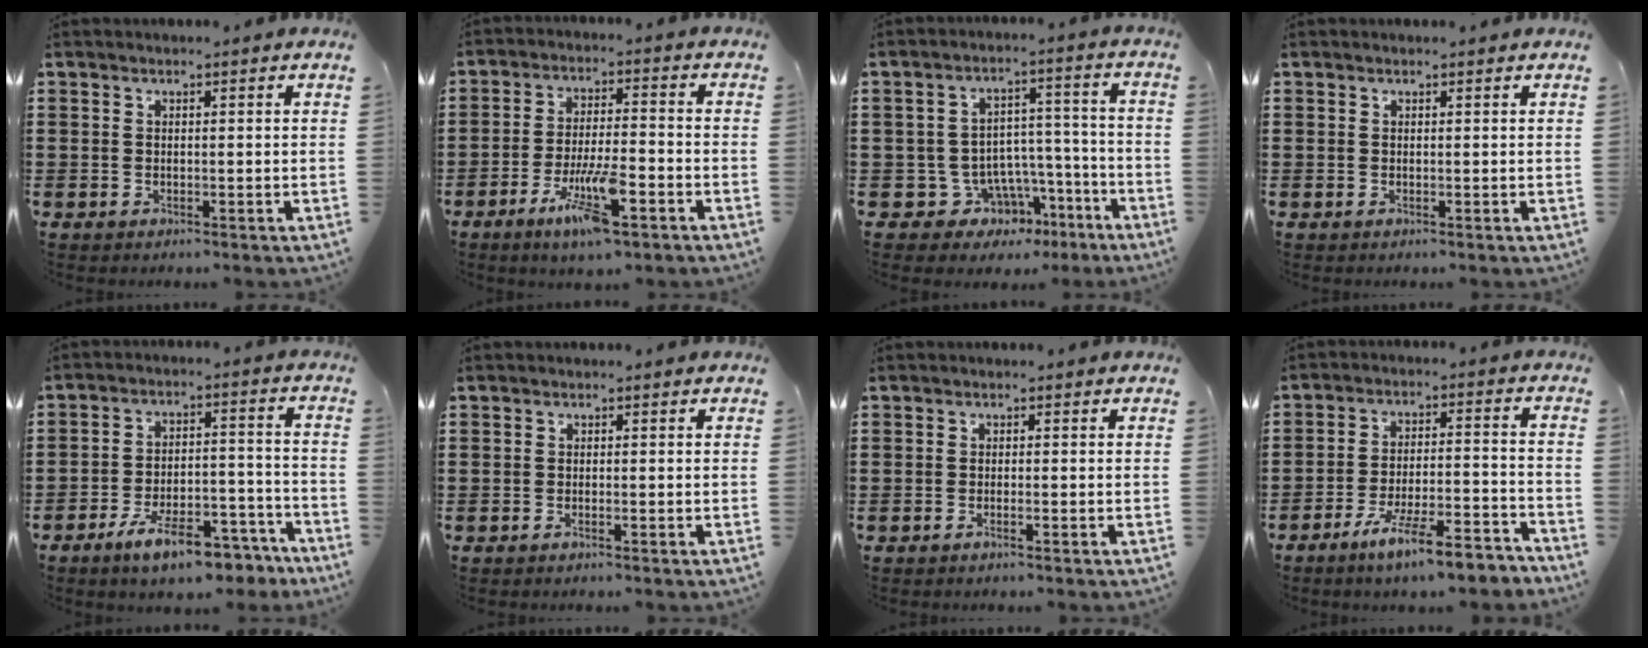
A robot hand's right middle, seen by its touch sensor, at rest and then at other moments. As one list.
[{"total": 9.4, "force": [-4.7, 2.3, 7.8], "torque": [-0.160, -0.004, -0.086]}, {"total": 7.1, "force": [-4.5, 5.3, 1.3], "torque": [-0.033, 0.024, -0.075]}, {"total": 0.0}, {"total": 9.4, "force": [-7.5, 2.2, 5.2], "torque": [-0.083, 0.025, -0.137]}, {"total": 0.5, "force": [-0.3, 0.0, 0.4], "torque": [-0.009, -0.002, -0.006]}, {"total": 0.8, "force": [-0.5, -0.1, 0.6], "torque": [-0.011, -0.002, -0.010]}, {"total": 9.0, "force": [-7.4, 0.4, 5.0], "torque": [-0.091, 0.005, -0.140]}]